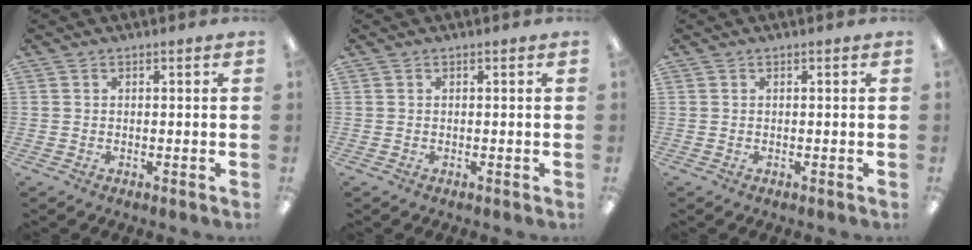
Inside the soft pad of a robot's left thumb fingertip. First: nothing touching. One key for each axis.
{"total": 0.0}
{"total": 0.0}